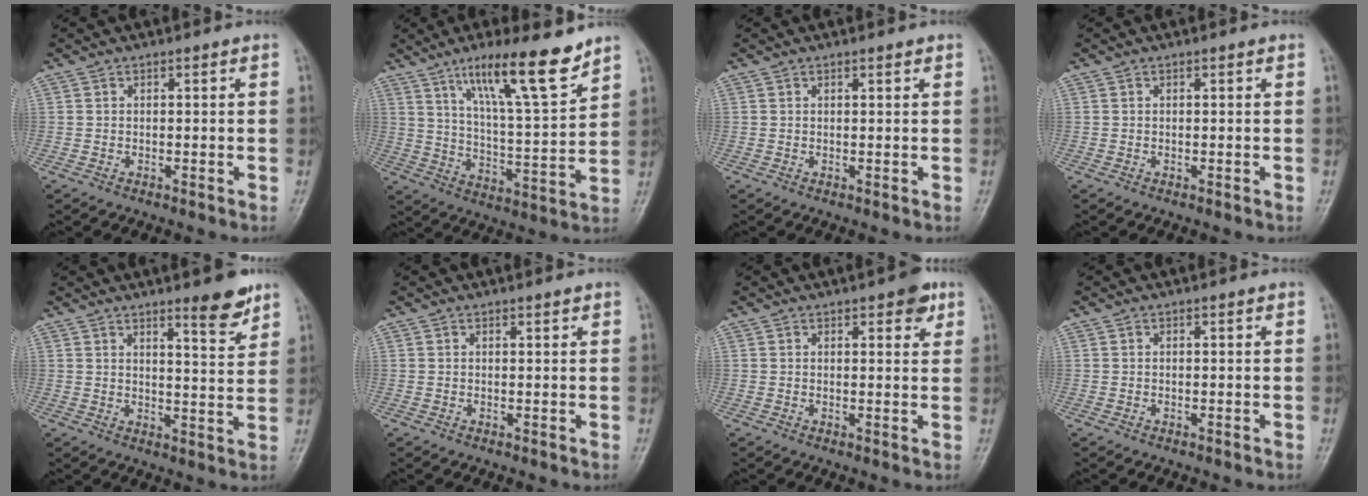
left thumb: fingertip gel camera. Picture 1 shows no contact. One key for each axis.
{"total": 16.2, "fx": 10.8, "fy": 2.9, "fz": 11.8, "tx": -0.177, "ty": -0.061, "tz": 0.188}
{"total": 1.0, "fx": 0.7, "fy": 0.4, "fz": 0.7, "tx": -0.006, "ty": -0.002, "tz": 0.008}
{"total": 0.0}
{"total": 7.1, "fx": 5.1, "fy": 1.3, "fz": 4.8, "tx": -0.052, "ty": -0.039, "tz": 0.072}
{"total": 0.9, "fx": 0.7, "fy": 0.4, "fz": 0.5, "tx": -0.005, "ty": -0.003, "tz": 0.008}
{"total": 4.3, "fx": 2.3, "fy": 1.8, "fz": 3.0, "tx": -0.021, "ty": -0.007, "tz": 0.025}
{"total": 0.0}